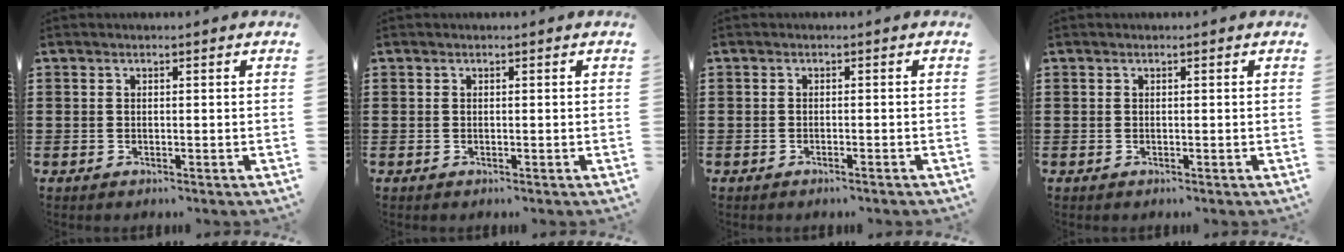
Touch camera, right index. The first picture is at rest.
{"total": 0.0}
{"total": 0.7, "force": [-0.6, 0.0, 0.2], "torque": [-0.006, -0.001, -0.013]}
{"total": 0.0}